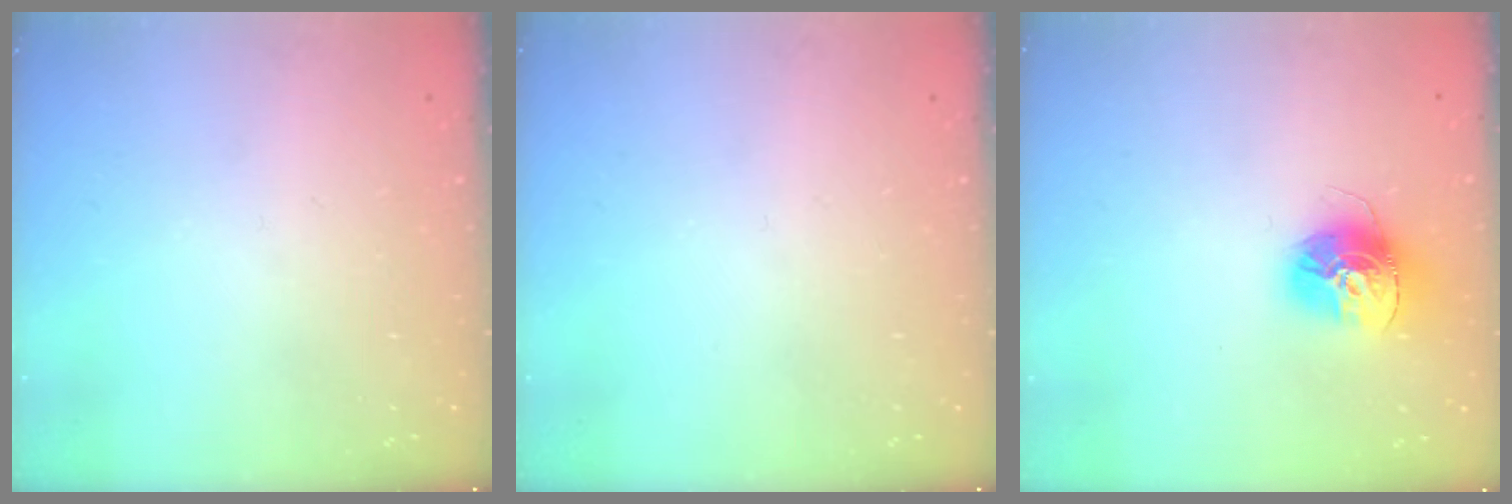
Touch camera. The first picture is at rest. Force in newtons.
{"total": 0.0}
{"total": 14.6, "press": 14.6, "slide": 1.5}